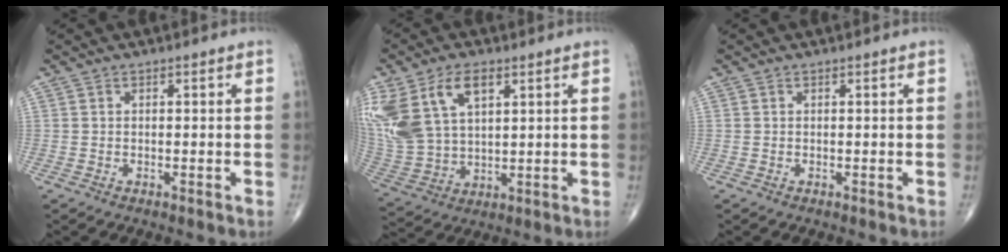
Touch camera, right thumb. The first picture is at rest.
{"total": 18.8, "force": [7.8, 11.2, 12.8], "torque": [-0.290, -0.002, 0.161]}
{"total": 0.0}